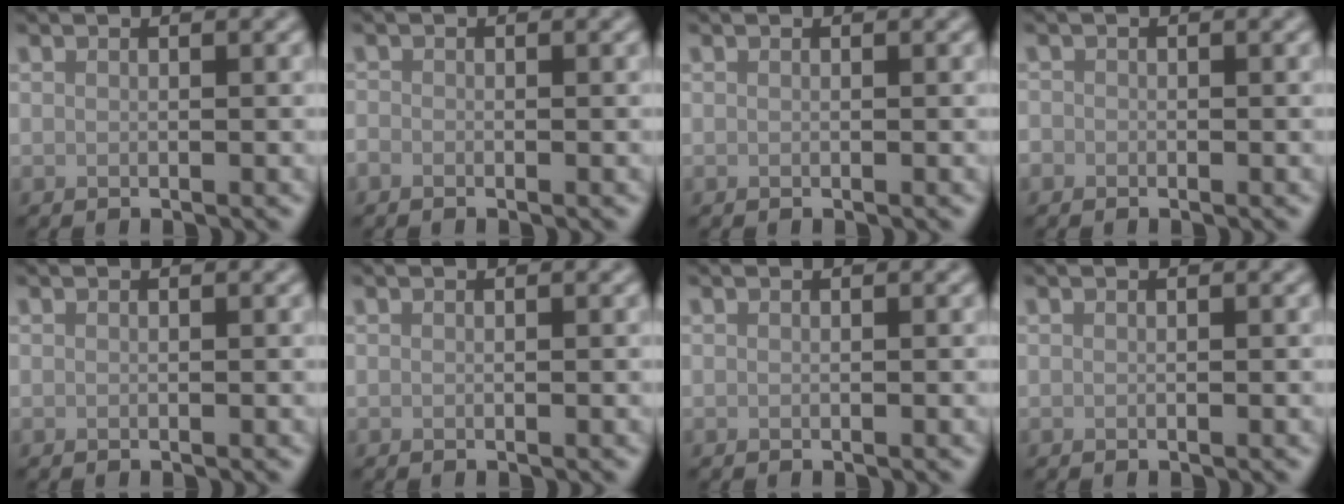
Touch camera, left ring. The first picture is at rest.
{"total": 0.5, "force": [-0.4, 0.3, 0.2], "torque": [0.000, -0.003, -0.010]}
{"total": 0.0}
{"total": 0.7, "force": [-0.3, 0.6, 0.0], "torque": [0.006, -0.005, -0.008]}
{"total": 0.0}
{"total": 0.0}
{"total": 0.0}
{"total": 0.0}